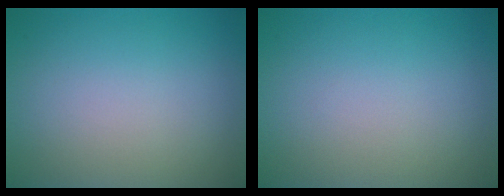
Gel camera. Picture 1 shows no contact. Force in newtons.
{"total": 0.0}